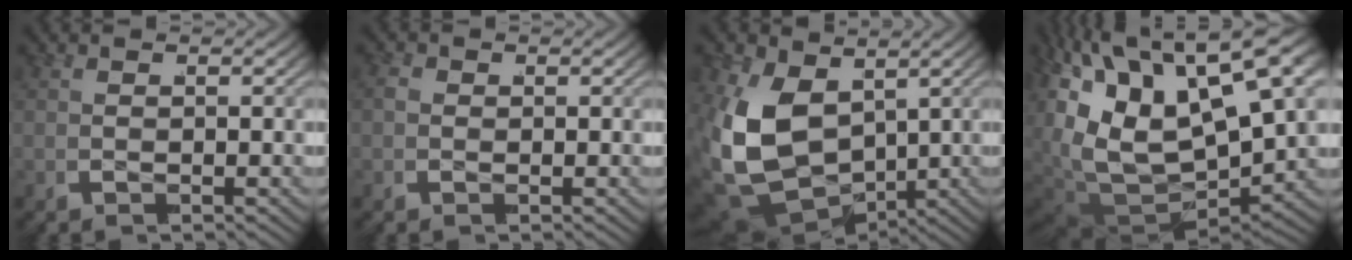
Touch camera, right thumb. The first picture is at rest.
{"total": 1.4, "force": [0.0, 1.3, 0.5], "torque": [-0.016, -0.005, -0.002]}
{"total": 16.1, "force": [-1.6, 12.0, 10.6], "torque": [-0.282, -0.065, 0.000]}
{"total": 16.5, "force": [0.3, 10.1, 13.0], "torque": [-0.257, -0.020, 0.012]}